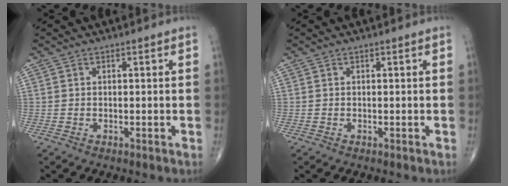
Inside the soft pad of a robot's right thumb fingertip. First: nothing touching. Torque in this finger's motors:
{"motor_torque": [0.16, 0.05, 0.13, 0.08, -0.01]}